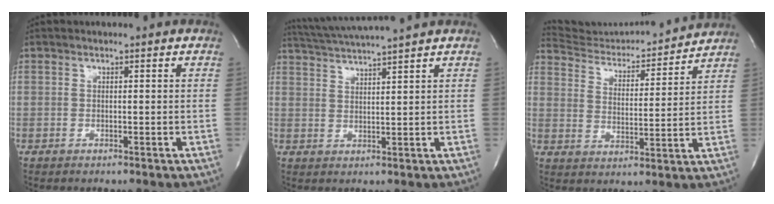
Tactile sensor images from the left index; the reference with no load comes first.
{"total": 8.6, "force": [7.8, -1.9, 3.1], "torque": [-0.061, 0.009, 0.129]}
{"total": 13.8, "force": [13.6, 1.4, 1.6], "torque": [-0.026, -0.007, 0.204]}